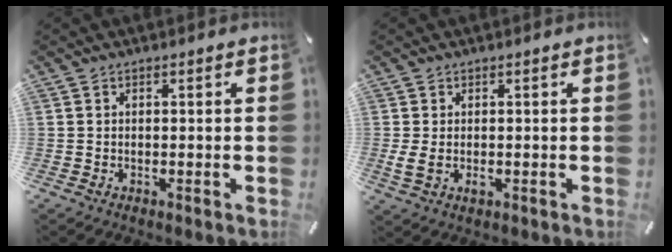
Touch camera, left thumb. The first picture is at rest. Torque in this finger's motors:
{"motor_torque": [-0.28, 0.86, -0.03, -0.02, 0.06]}